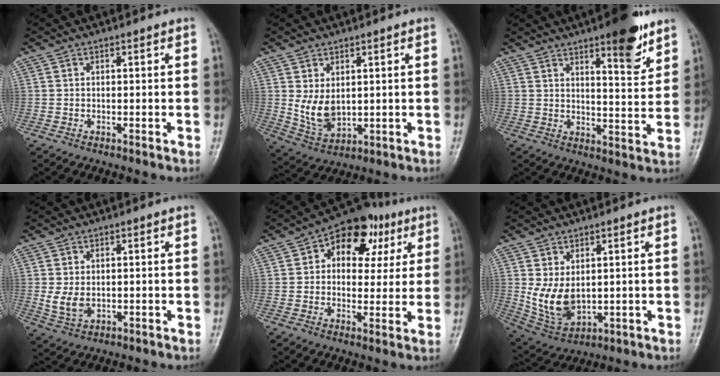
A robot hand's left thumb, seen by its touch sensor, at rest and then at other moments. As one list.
[{"total": 6.8, "force": [1.1, 4.5, 5.0], "torque": [-0.078, -0.016, 0.040]}, {"total": 10.4, "force": [6.7, 2.7, 7.5], "torque": [-0.086, -0.042, 0.094]}, {"total": 4.4, "force": [0.0, 3.1, 3.1], "torque": [-0.053, -0.008, 0.009]}, {"total": 13.9, "force": [5.3, 9.1, 9.1], "torque": [-0.073, 0.007, 0.073]}, {"total": 8.9, "force": [1.0, 5.8, 6.7], "torque": [-0.113, -0.016, 0.040]}]